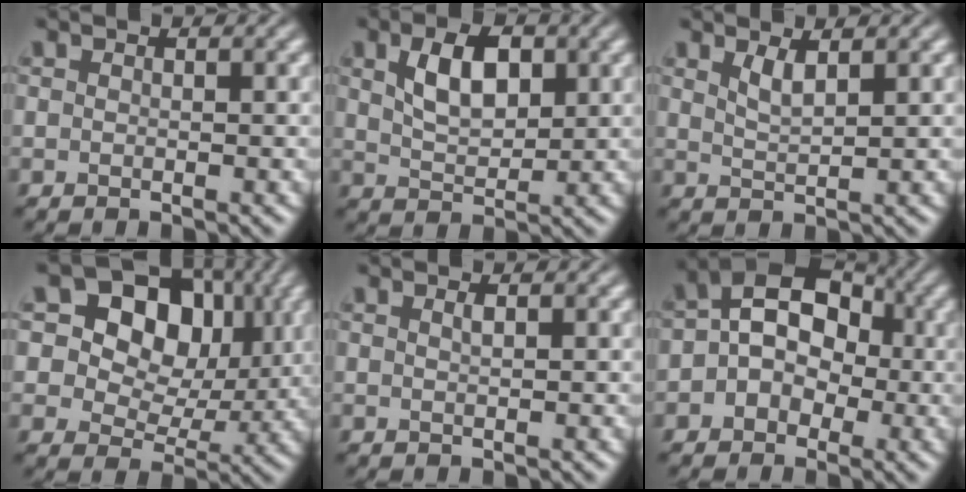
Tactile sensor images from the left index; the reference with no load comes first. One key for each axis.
{"total": 4.6, "fx": 1.7, "fy": 2.6, "fz": 3.5, "tx": -0.069, "ty": 0.005, "tz": 0.032}
{"total": 1.8, "fx": 1.2, "fy": 0.5, "fz": 1.2, "tx": -0.025, "ty": -0.003, "tz": 0.025}
{"total": 13.1, "fx": 5.1, "fy": 9.3, "fz": 7.7, "tx": -0.117, "ty": 0.045, "tz": 0.063}
{"total": 0.7, "fx": 0.4, "fy": 0.2, "fz": 0.5, "tx": -0.005, "ty": 0.002, "tz": 0.005}
{"total": 7.9, "fx": 0.3, "fy": 6.1, "fz": 5.0, "tx": -0.049, "ty": 0.036, "tz": -0.026}